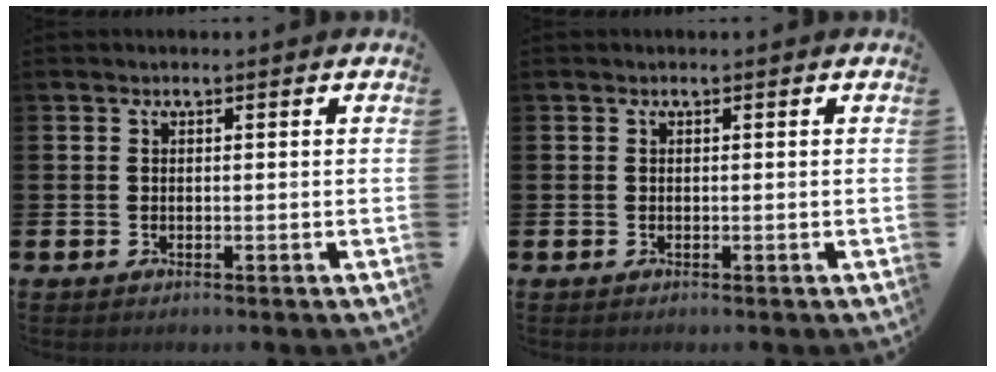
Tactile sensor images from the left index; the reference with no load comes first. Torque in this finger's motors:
{"motor_torque": [0.01, -0.01, 0.00, 0.01]}